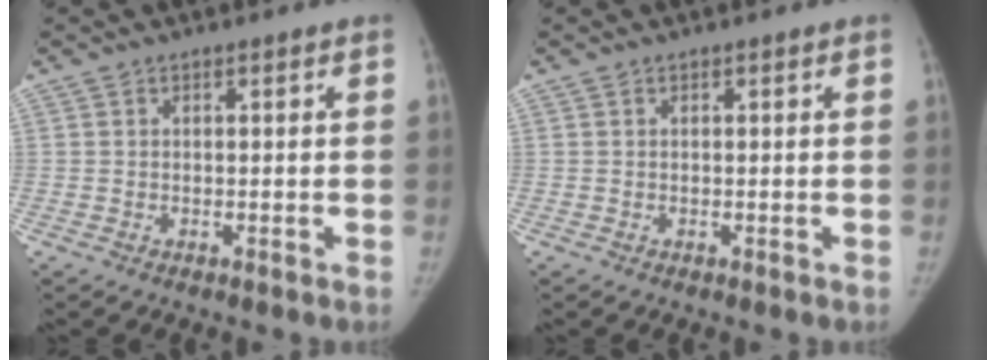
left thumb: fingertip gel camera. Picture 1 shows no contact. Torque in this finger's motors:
{"motor_torque": [-0.09, 0.14, 0.22, -0.23, 0.00]}